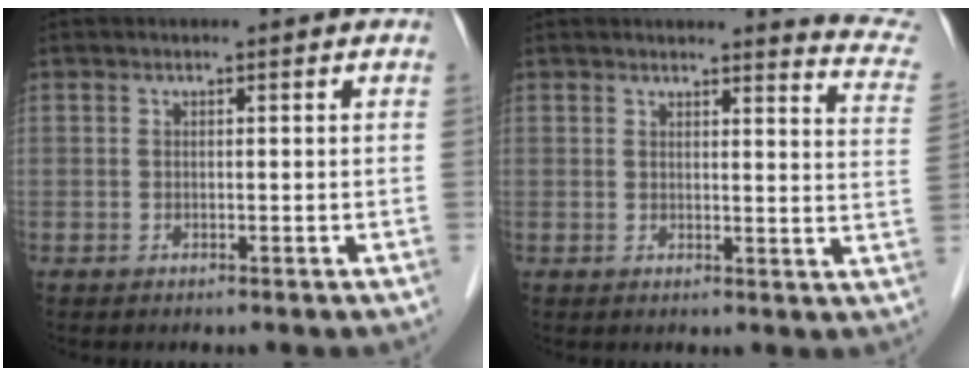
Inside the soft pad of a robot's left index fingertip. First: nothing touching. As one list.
[{"total": 8.2, "force": [8.2, -0.3, 0.9], "torque": [-0.001, -0.074, 0.062]}]